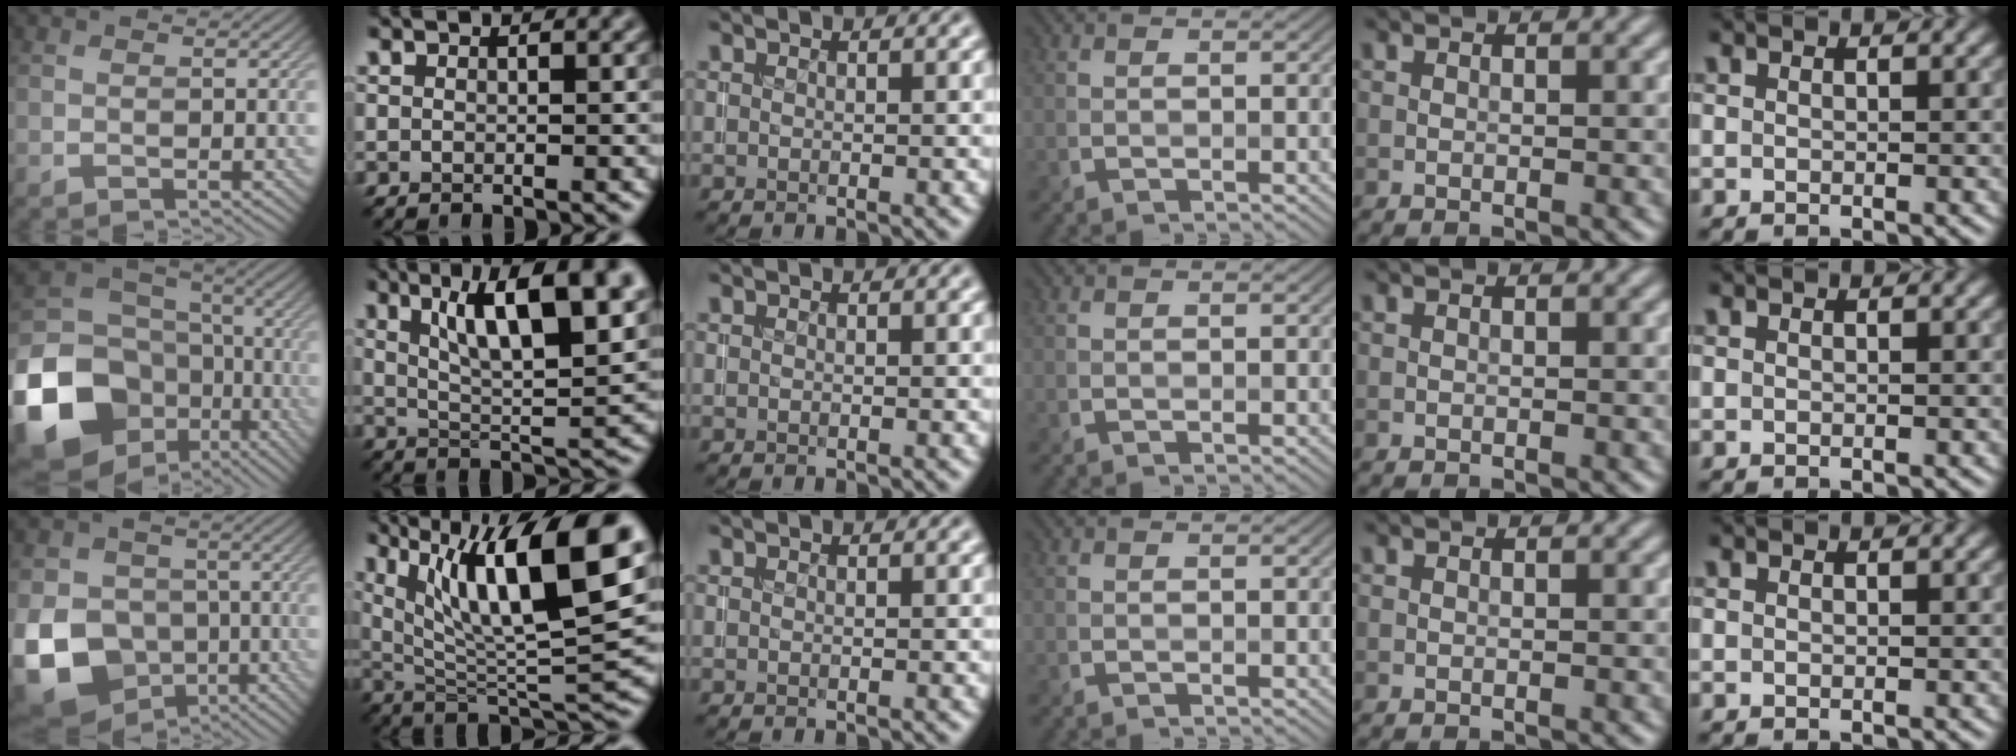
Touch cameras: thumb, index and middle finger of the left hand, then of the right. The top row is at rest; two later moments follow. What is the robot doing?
{"motion": "insert", "object": "coin"}